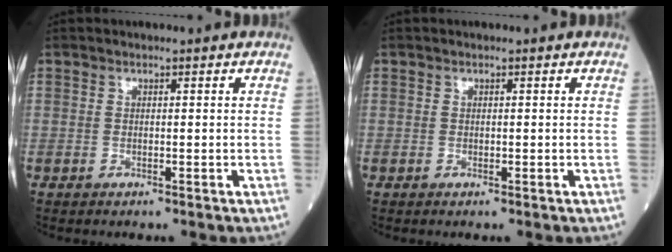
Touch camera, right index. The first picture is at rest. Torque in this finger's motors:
{"motor_torque": [-0.16, -0.01, -0.07, 0.01]}